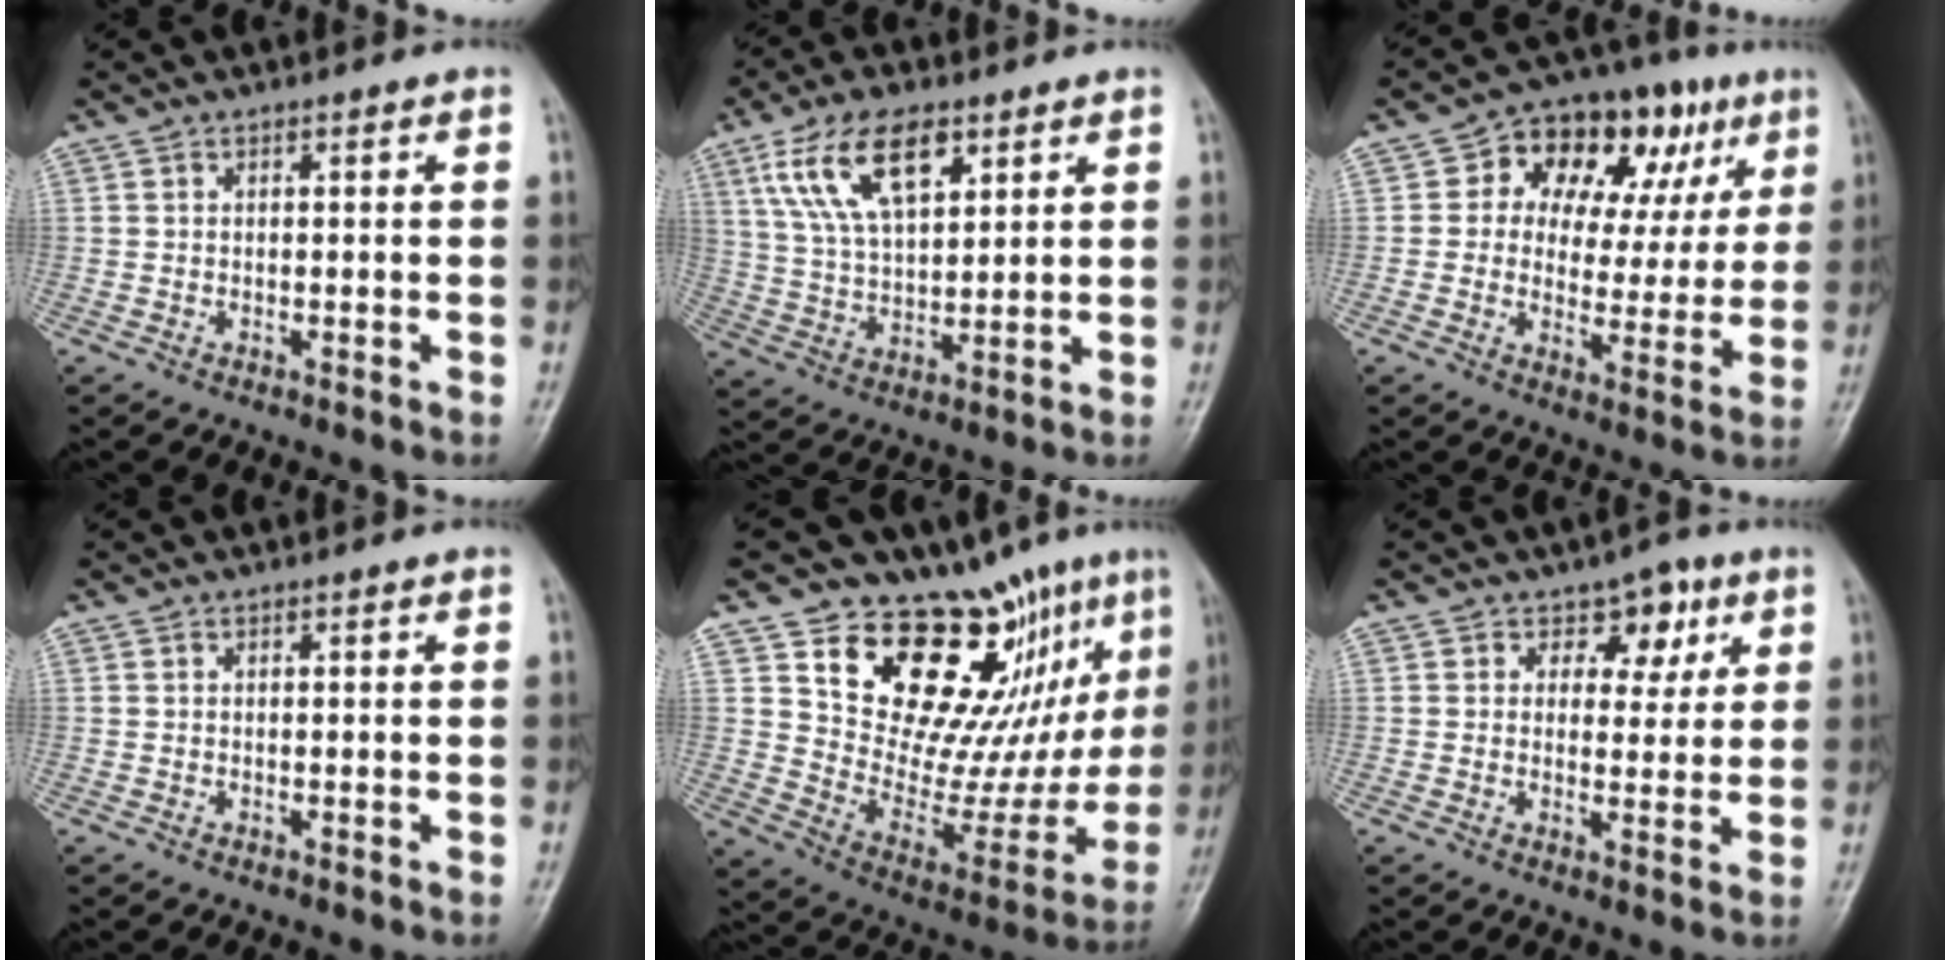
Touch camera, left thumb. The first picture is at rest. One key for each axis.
{"total": 13.4, "fx": 6.6, "fy": 6.5, "fz": 9.8, "tx": -0.167, "ty": -0.015, "tz": 0.129}
{"total": 17.8, "fx": 6.6, "fy": 11.4, "fz": 12.0, "tx": -0.106, "ty": 0.012, "tz": 0.093}
{"total": 0.0}
{"total": 21.0, "fx": 13.1, "fy": 8.8, "fz": 13.8, "tx": -0.120, "ty": -0.089, "tz": 0.218}
{"total": 5.9, "fx": 2.7, "fy": 4.2, "fz": 3.1, "tx": 0.000, "ty": -0.007, "tz": 0.032}